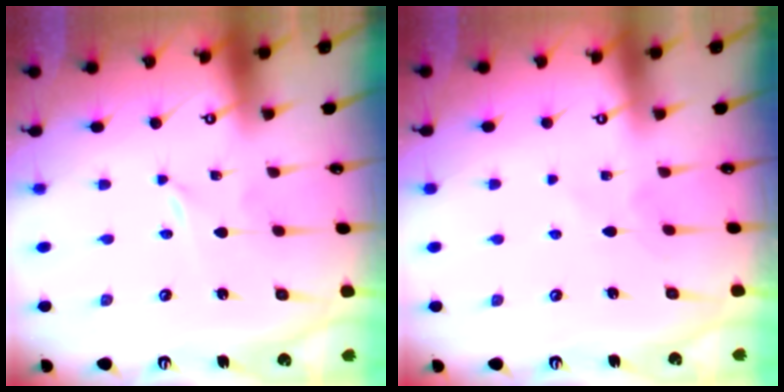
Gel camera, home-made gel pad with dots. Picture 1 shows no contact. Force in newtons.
{"total": 5.1, "press": 5.0, "slide": 0.7}